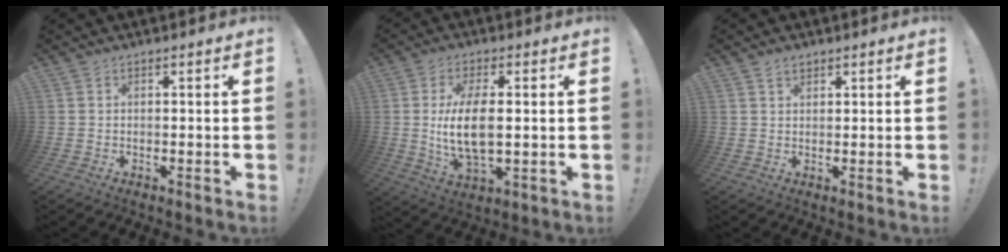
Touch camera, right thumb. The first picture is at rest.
{"total": 12.0, "force": [0.4, 5.4, 10.7], "torque": [-0.207, -0.012, 0.003]}
{"total": 2.0, "force": [1.5, 1.2, 0.7], "torque": [-0.005, -0.007, 0.026]}